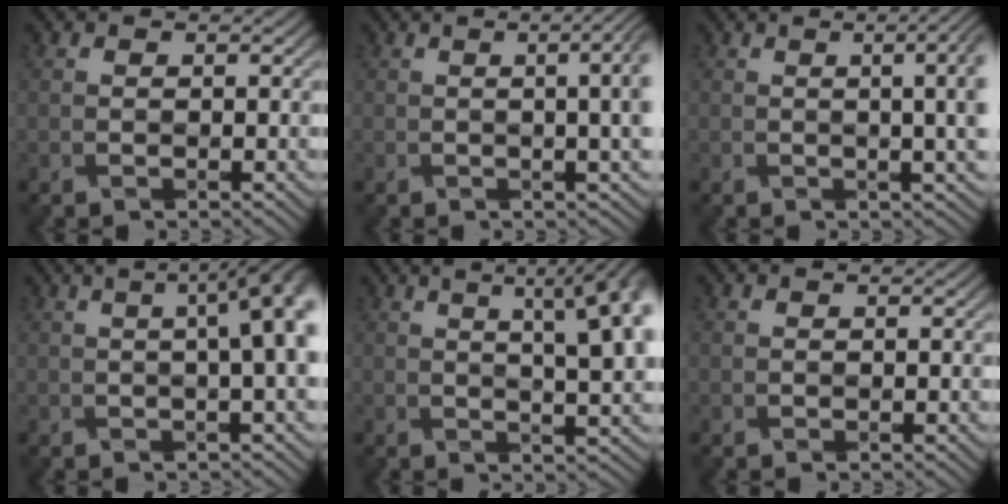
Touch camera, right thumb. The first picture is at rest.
{"total": 7.8, "force": [0.5, 2.5, 7.4], "torque": [-0.061, 0.025, -0.001]}
{"total": 8.9, "force": [0.8, 2.9, 8.3], "torque": [-0.067, 0.025, 0.003]}
{"total": 12.1, "force": [0.8, 3.7, 11.5], "torque": [-0.093, 0.039, -0.005]}
{"total": 13.6, "force": [4.0, 4.5, 12.2], "torque": [-0.131, 0.052, 0.048]}
{"total": 0.0}